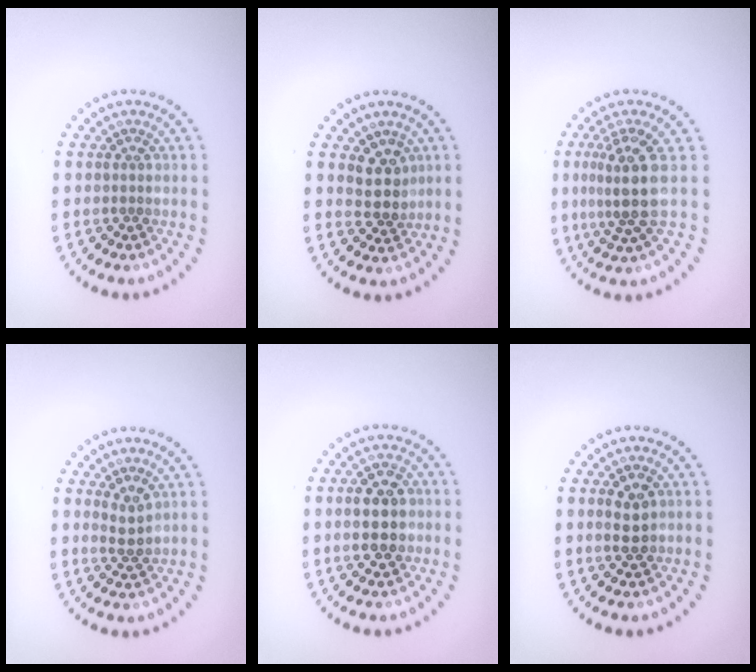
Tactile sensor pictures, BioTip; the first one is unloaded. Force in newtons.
{"total": 2.8, "press": 2.5, "slide": 1.3}
{"total": 4.1, "press": 3.2, "slide": 2.5}
{"total": 1.7, "press": 1.6, "slide": 0.6}
{"total": 4.6, "press": 4.6, "slide": 0.1}
{"total": 2.4, "press": 2.3, "slide": 0.3}